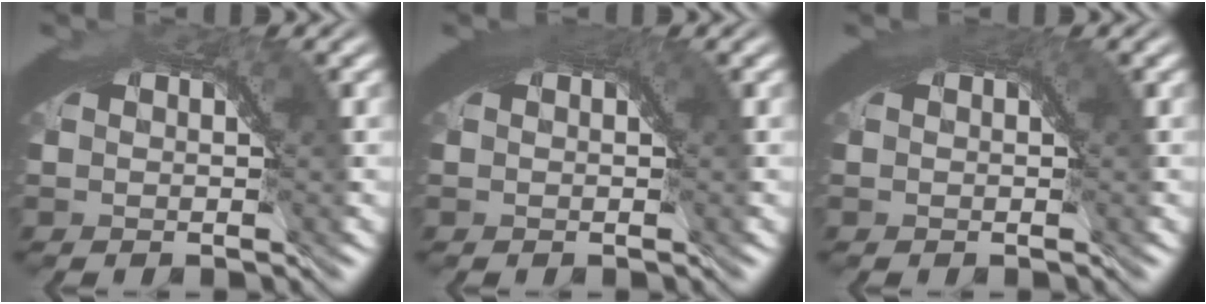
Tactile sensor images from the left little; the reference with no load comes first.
{"total": 1.4, "force": [0.8, 0.3, 1.0], "torque": [-0.008, 0.002, 0.010]}
{"total": 1.0, "force": [0.5, 0.2, 0.8], "torque": [-0.005, 0.001, 0.006]}